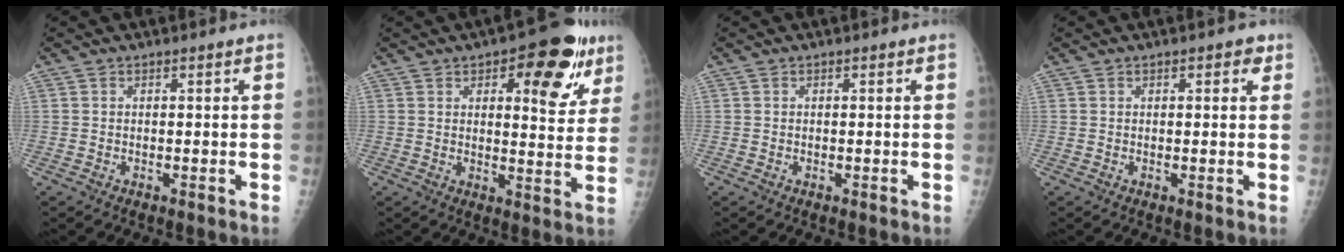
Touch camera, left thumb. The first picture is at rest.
{"total": 14.3, "force": [6.9, 6.1, 11.0], "torque": [-0.091, -0.022, 0.084]}
{"total": 0.0}
{"total": 2.0, "force": [1.0, 1.0, 1.5], "torque": [-0.008, 0.000, 0.009]}